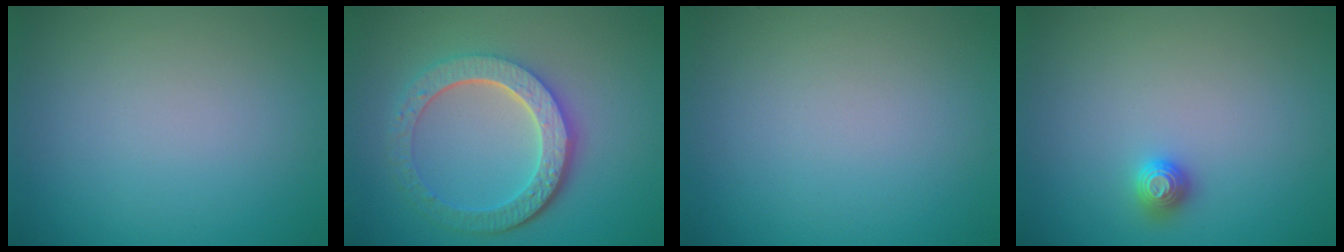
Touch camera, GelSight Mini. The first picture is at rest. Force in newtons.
{"total": 6.1, "press": 4.6, "slide": 4.0}
{"total": 0.0}
{"total": 1.1, "press": 1.1, "slide": 0.2}